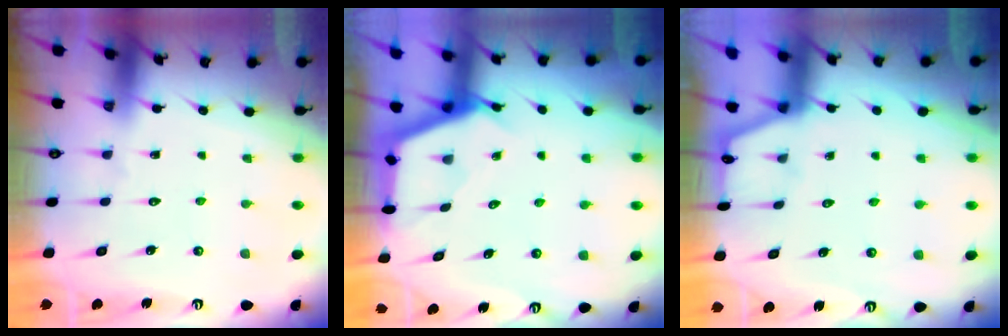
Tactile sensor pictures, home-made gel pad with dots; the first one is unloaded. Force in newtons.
{"total": 3.2, "press": 3.2, "slide": 0.3}
{"total": 0.8, "press": 0.7, "slide": 0.2}